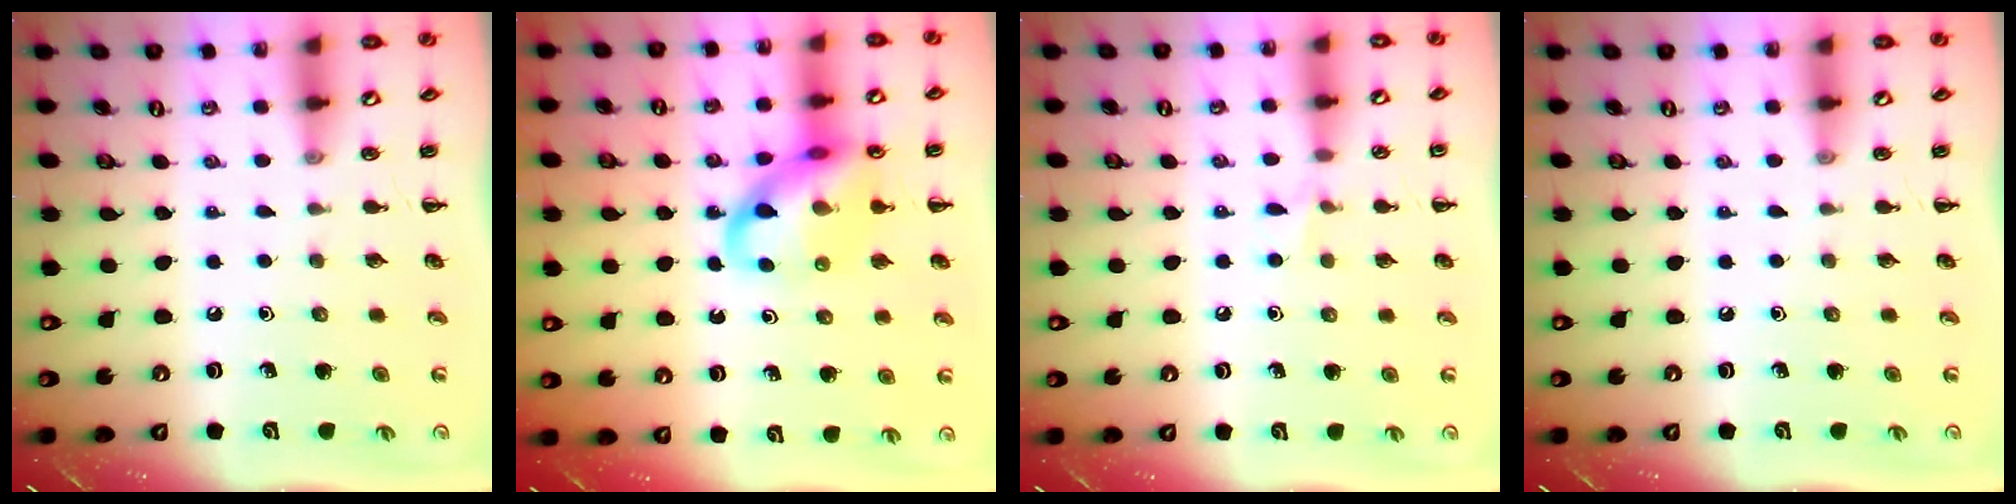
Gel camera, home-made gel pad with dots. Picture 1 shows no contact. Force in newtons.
{"total": 14.4, "press": 14.2, "slide": 2.3}
{"total": 3.6, "press": 3.5, "slide": 1.1}
{"total": 0.0}